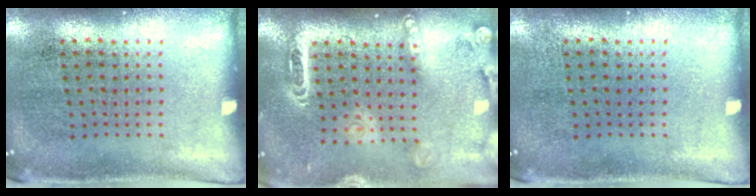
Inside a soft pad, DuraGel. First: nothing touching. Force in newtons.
{"total": 2.3, "press": 1.9, "slide": 1.3}
{"total": 0.0}